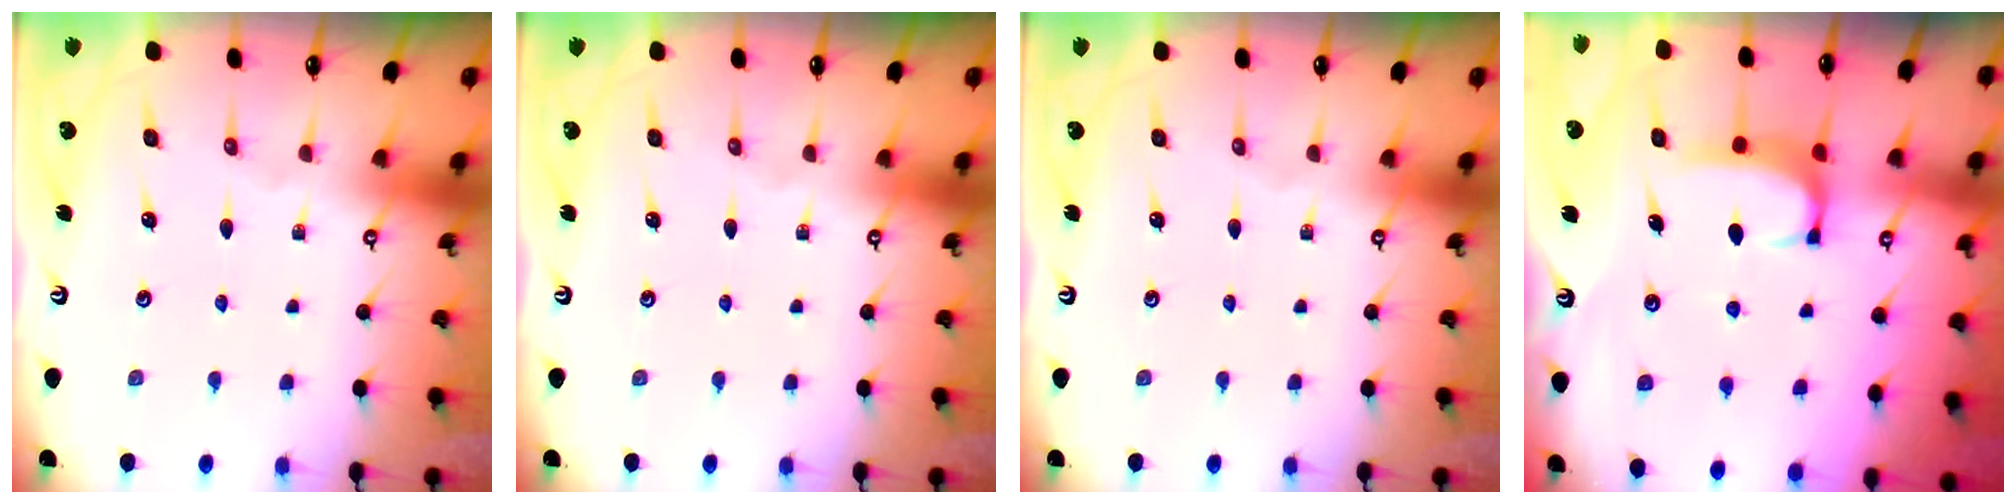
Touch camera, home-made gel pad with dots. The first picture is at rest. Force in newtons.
{"total": 0.0}
{"total": 0.0}
{"total": 1.9, "press": 1.8, "slide": 0.6}